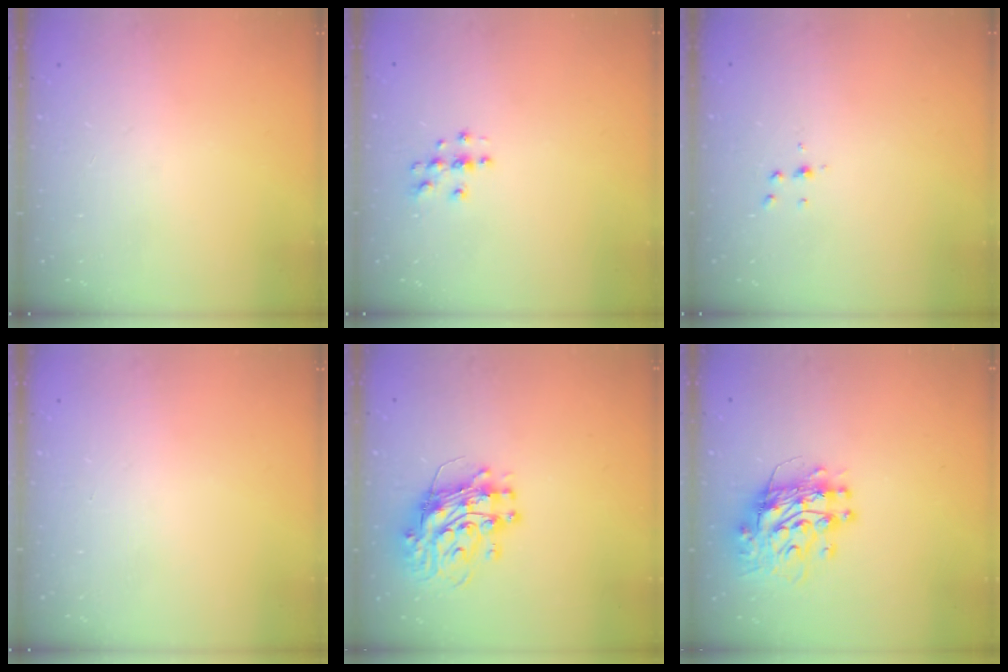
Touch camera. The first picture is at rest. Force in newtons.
{"total": 3.6, "press": 3.6, "slide": 0.5}
{"total": 3.9, "press": 3.9, "slide": 0.4}
{"total": 0.0}
{"total": 13.1, "press": 13.1, "slide": 1.3}
{"total": 11.4, "press": 11.4, "slide": 1.0}